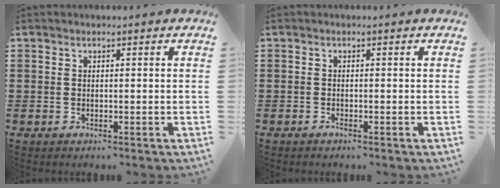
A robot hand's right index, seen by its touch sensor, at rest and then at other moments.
{"total": 0.6, "force": [-0.5, -0.1, 0.3], "torque": [-0.007, -0.004, -0.008]}